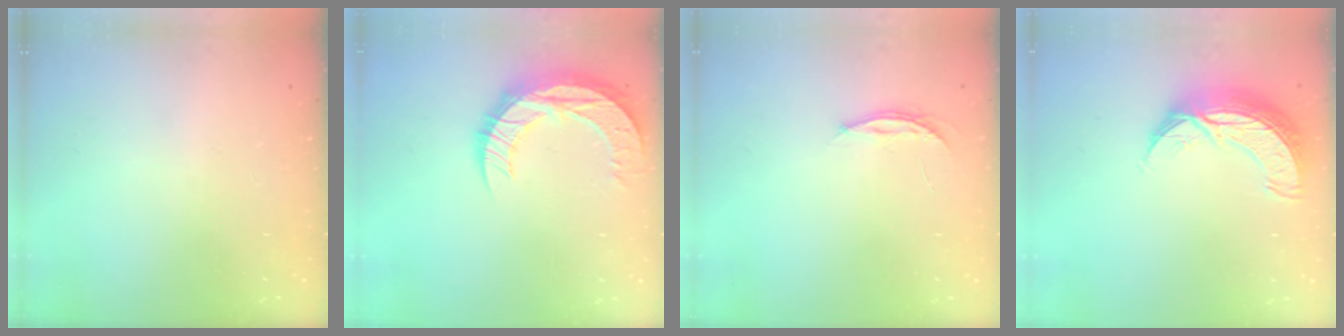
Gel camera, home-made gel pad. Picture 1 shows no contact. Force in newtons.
{"total": 12.8, "press": 12.8, "slide": 0.9}
{"total": 4.0, "press": 3.9, "slide": 0.5}
{"total": 10.6, "press": 10.6, "slide": 0.8}